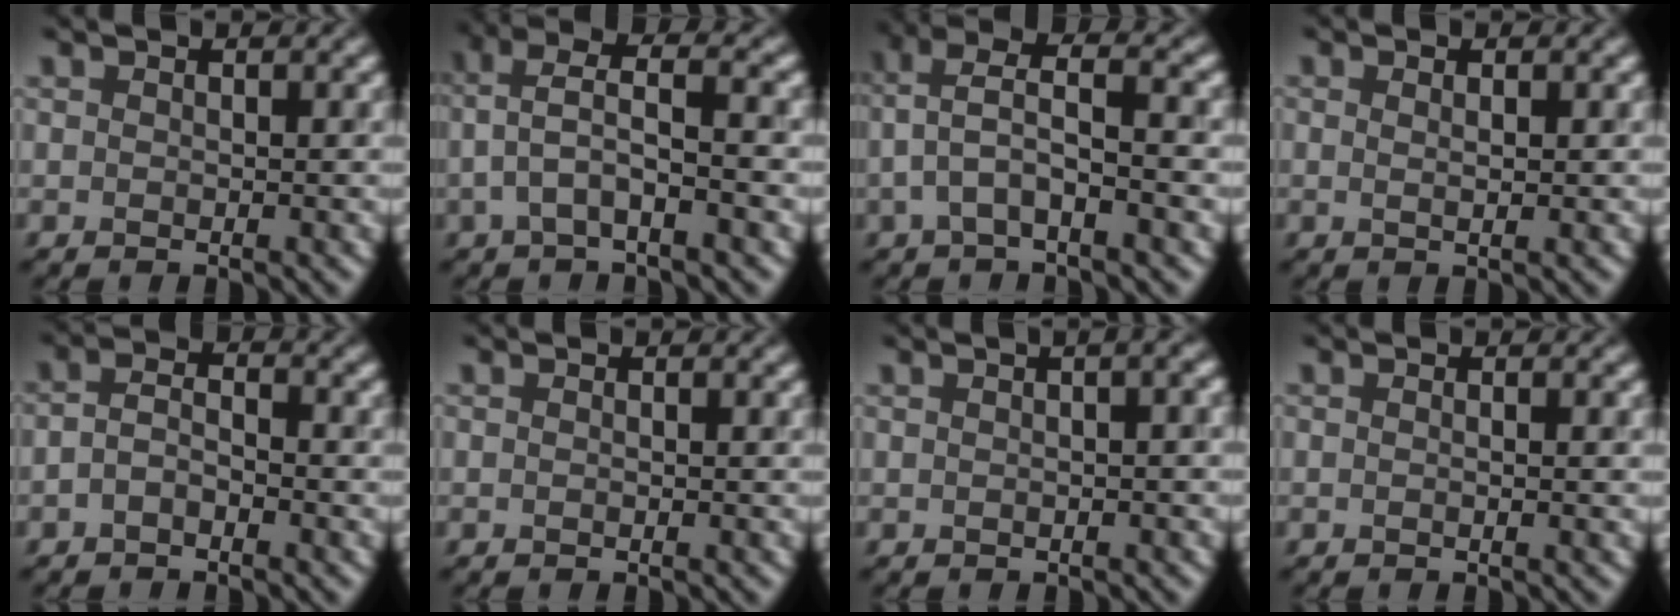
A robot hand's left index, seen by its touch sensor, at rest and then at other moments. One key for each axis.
{"total": 3.2, "fx": -0.5, "fy": 0.7, "fz": 3.1, "tx": -0.072, "ty": 0.019, "tz": -0.009}
{"total": 3.4, "fx": -0.5, "fy": 0.8, "fz": 3.2, "tx": -0.074, "ty": 0.021, "tz": -0.010}
{"total": 1.7, "fx": 0.9, "fy": 0.7, "fz": 1.3, "tx": -0.007, "ty": 0.003, "tz": -0.003}
{"total": 1.5, "fx": -1.2, "fy": 0.5, "fz": 0.7, "tx": -0.021, "ty": 0.003, "tz": -0.024}
{"total": 0.0}
{"total": 6.2, "fx": 1.6, "fy": 3.1, "fz": 5.1, "tx": -0.024, "ty": 0.043, "tz": -0.013}
{"total": 1.3, "fx": 0.0, "fy": 0.7, "fz": 1.1, "tx": 0.000, "ty": -0.007, "tz": -0.018}